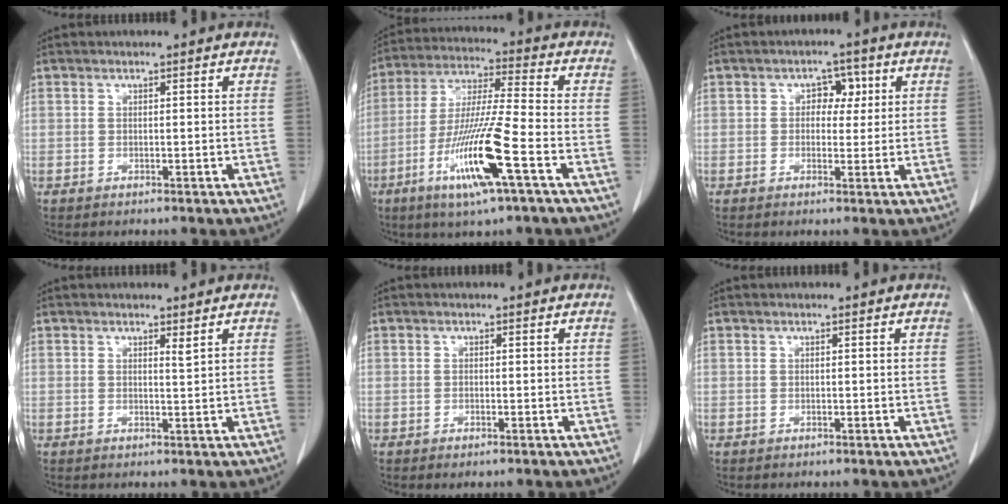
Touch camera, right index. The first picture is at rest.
{"total": 14.6, "force": [-6.1, 0.1, 13.3], "torque": [-0.269, -0.021, -0.113]}
{"total": 3.6, "force": [1.0, 2.5, 2.4], "torque": [-0.026, 0.012, 0.011]}
{"total": 1.0, "force": [0.8, -0.1, 0.6], "torque": [-0.011, -0.008, 0.012]}
{"total": 0.5, "force": [-0.3, 0.1, 0.4], "torque": [-0.009, -0.003, -0.004]}
{"total": 0.0}